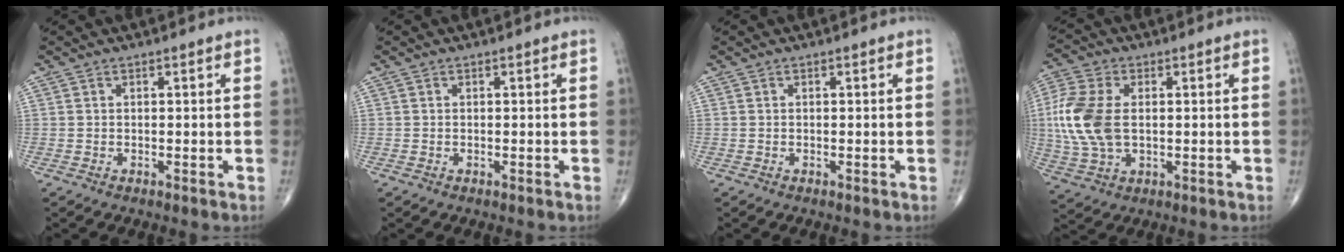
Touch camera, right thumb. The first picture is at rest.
{"total": 0.0}
{"total": 0.0}
{"total": 13.1, "force": [0.6, 7.9, 10.4], "torque": [-0.248, 0.006, 0.013]}